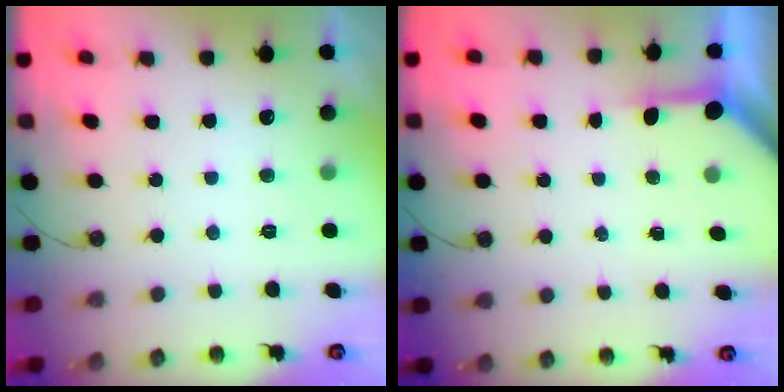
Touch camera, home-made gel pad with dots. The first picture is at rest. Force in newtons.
{"total": 3.5, "press": 3.5, "slide": 0.4}